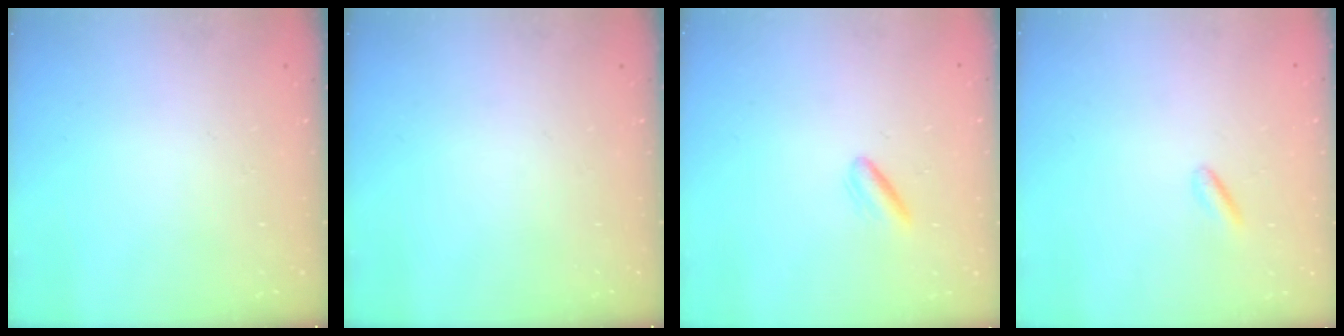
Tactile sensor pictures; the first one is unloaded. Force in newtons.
{"total": 0.0}
{"total": 2.5, "press": 2.4, "slide": 0.9}
{"total": 2.5, "press": 2.4, "slide": 0.7}